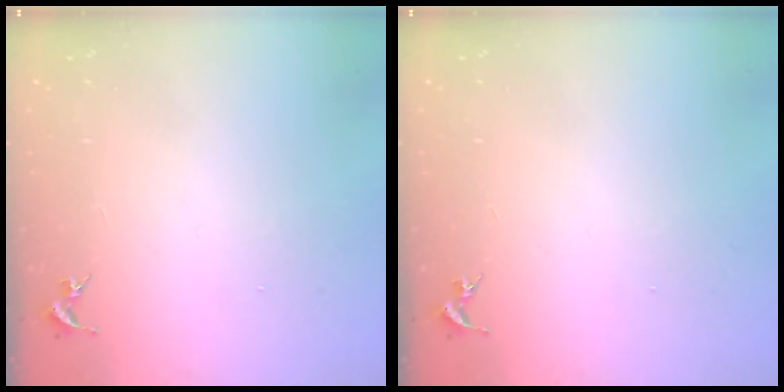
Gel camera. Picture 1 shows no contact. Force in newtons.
{"total": 0.0}